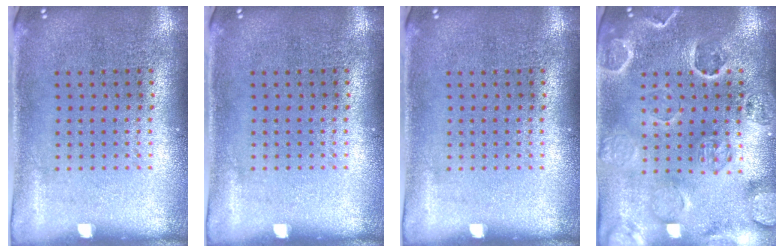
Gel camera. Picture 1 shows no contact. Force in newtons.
{"total": 0.0}
{"total": 0.0}
{"total": 2.7, "press": 2.6, "slide": 0.5}